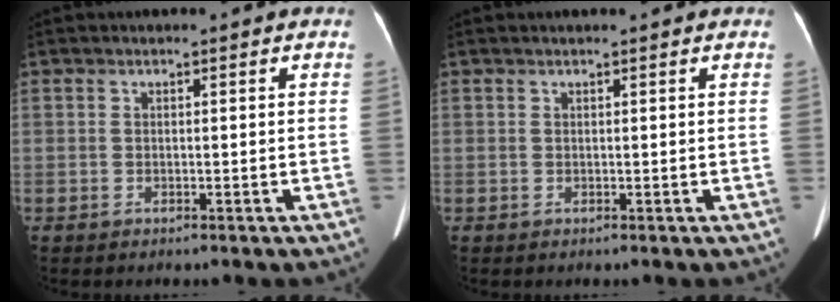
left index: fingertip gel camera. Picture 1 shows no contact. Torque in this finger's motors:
{"motor_torque": [0.07, 0.07, -0.05, -0.01]}